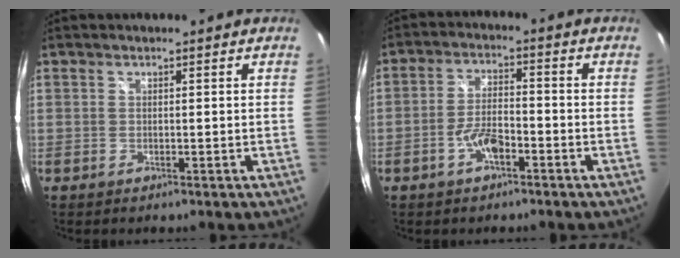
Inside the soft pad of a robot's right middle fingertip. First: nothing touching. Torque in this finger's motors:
{"motor_torque": [0.00, -0.06, 0.11, 0.03]}